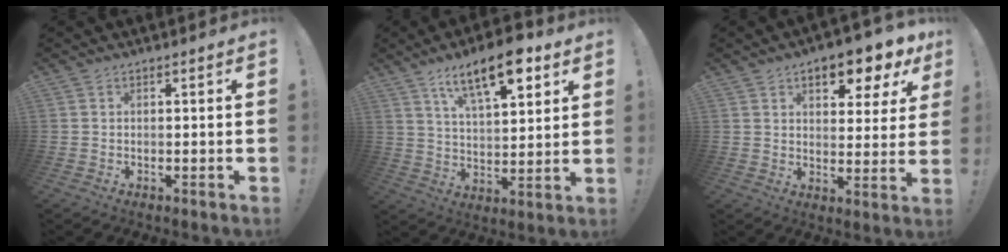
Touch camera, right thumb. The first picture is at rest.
{"total": 15.5, "force": [8.6, 5.9, 11.5], "torque": [-0.175, -0.034, 0.140]}
{"total": 9.3, "force": [5.4, 4.2, 6.3], "torque": [-0.075, -0.035, 0.088]}